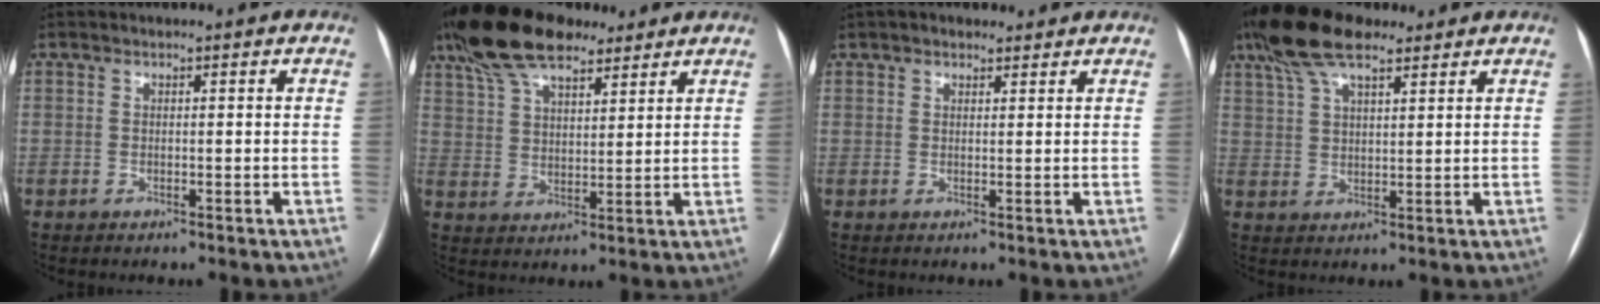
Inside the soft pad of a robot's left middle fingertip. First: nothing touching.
{"total": 13.5, "force": [10.4, 4.6, 7.3], "torque": [-0.152, 0.036, 0.190]}
{"total": 4.7, "force": [3.8, 1.8, 1.9], "torque": [-0.028, 0.037, 0.061]}
{"total": 10.3, "force": [7.6, 3.1, 6.3], "torque": [-0.129, 0.034, 0.139]}